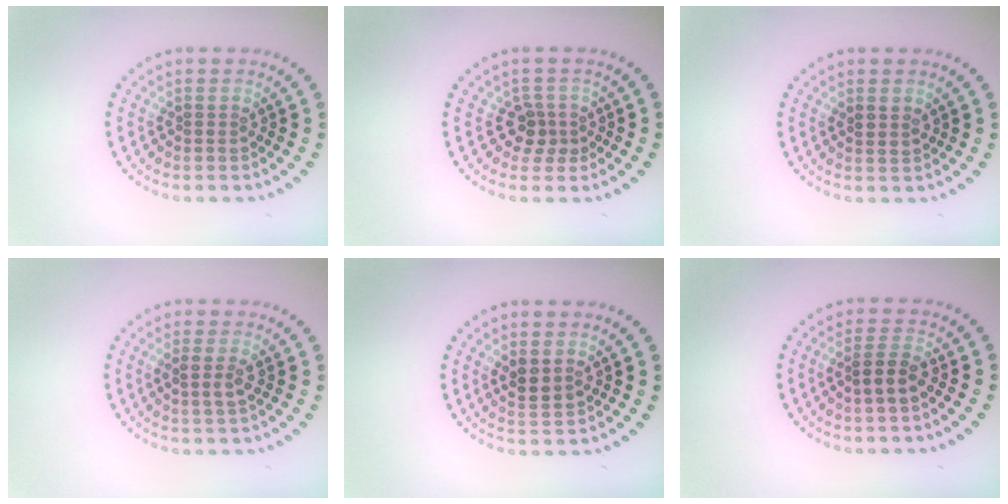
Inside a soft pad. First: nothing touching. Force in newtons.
{"total": 2.2, "press": 1.7, "slide": 1.4}
{"total": 1.2, "press": 1.1, "slide": 0.5}
{"total": 1.4, "press": 1.2, "slide": 0.7}
{"total": 1.9, "press": 1.8, "slide": 0.7}
{"total": 2.1, "press": 2.0, "slide": 0.7}